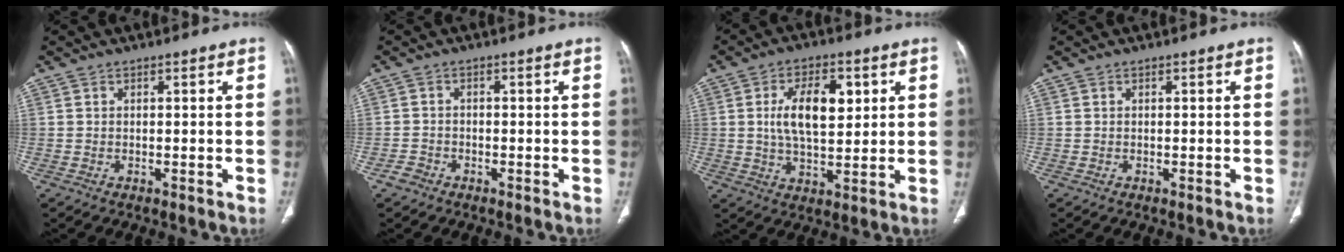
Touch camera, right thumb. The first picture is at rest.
{"total": 1.9, "force": [-1.3, 1.3, 0.2], "torque": [-0.007, 0.008, -0.027]}
{"total": 11.2, "force": [2.6, 5.8, 9.3], "torque": [-0.143, -0.006, 0.047]}
{"total": 0.0}